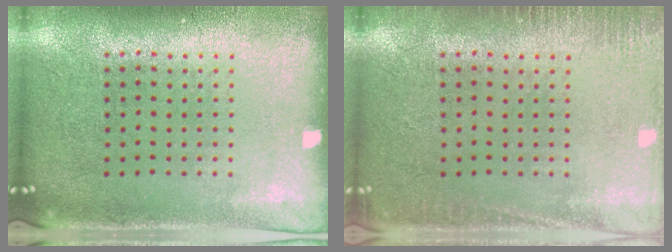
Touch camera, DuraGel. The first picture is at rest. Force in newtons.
{"total": 1.9, "press": 1.9, "slide": 0.4}